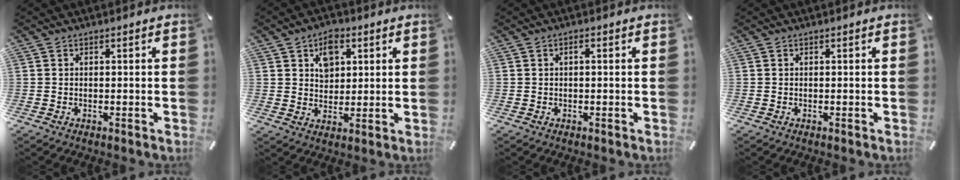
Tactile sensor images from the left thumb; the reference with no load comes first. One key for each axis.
{"total": 6.2, "fx": 2.6, "fy": 4.9, "fz": 2.7, "tx": -0.028, "ty": -0.007, "tz": 0.040}
{"total": 1.0, "fx": 0.0, "fy": 0.3, "fz": 1.0, "tx": -0.019, "ty": 0.003, "tz": 0.000}
{"total": 0.0}